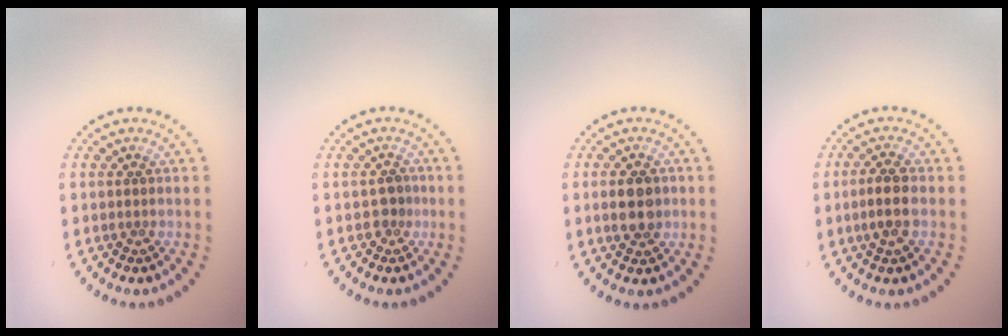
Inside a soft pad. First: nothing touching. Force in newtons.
{"total": 1.1, "press": 1.0, "slide": 0.5}
{"total": 3.3, "press": 3.3, "slide": 0.2}
{"total": 2.4, "press": 2.3, "slide": 0.8}